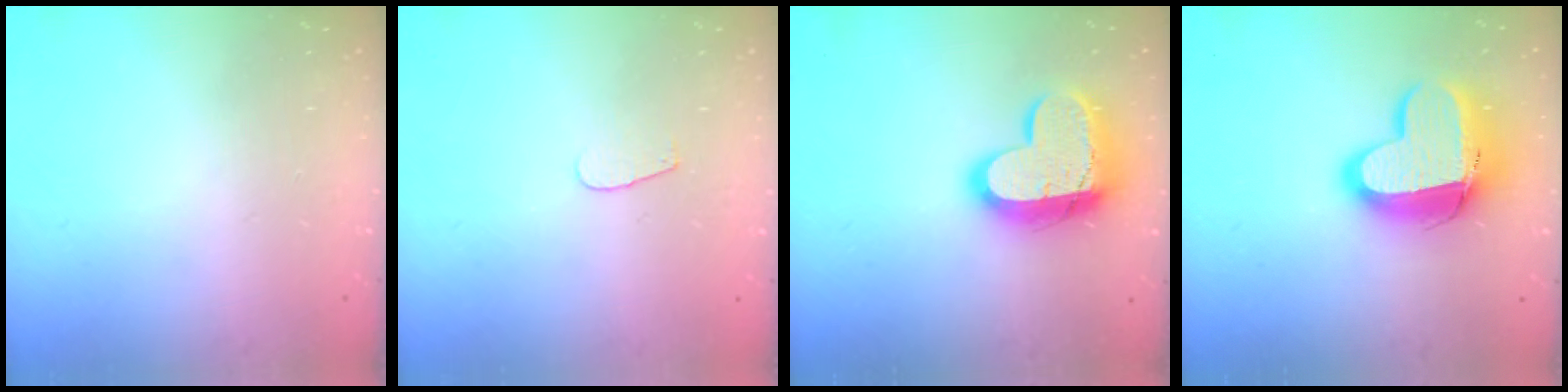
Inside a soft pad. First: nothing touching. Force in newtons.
{"total": 3.7, "press": 3.7, "slide": 0.4}
{"total": 16.4, "press": 16.3, "slide": 1.5}
{"total": 16.0, "press": 16.0, "slide": 1.1}